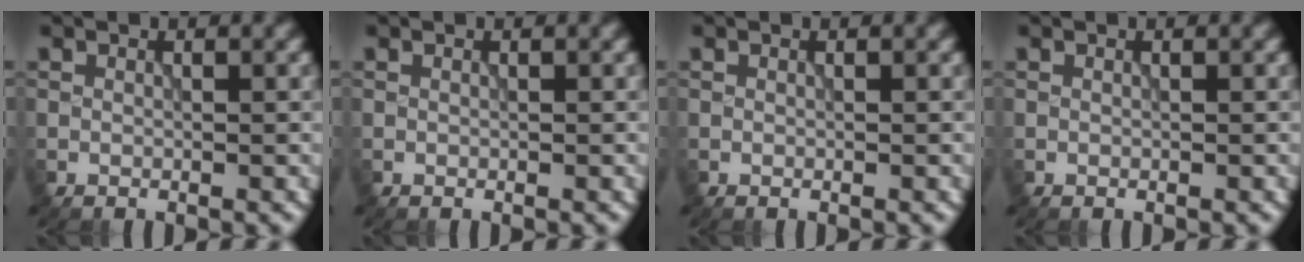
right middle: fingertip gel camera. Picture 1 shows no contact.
{"total": 0.0}
{"total": 0.0}
{"total": 0.0}